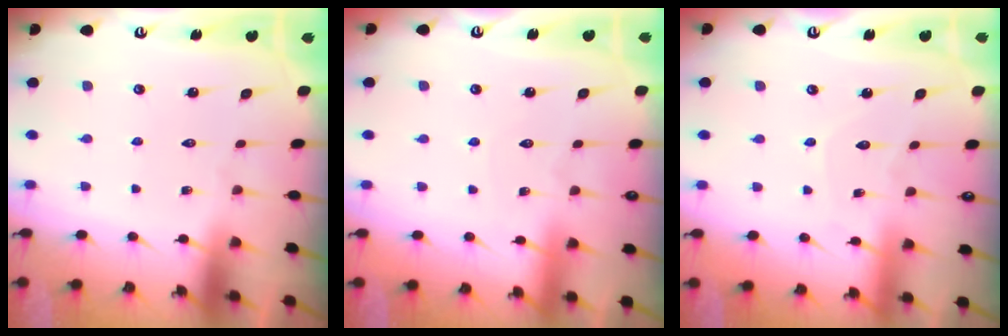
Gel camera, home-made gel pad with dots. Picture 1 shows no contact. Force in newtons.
{"total": 2.7, "press": 2.7, "slide": 0.3}
{"total": 5.0, "press": 5.0, "slide": 0.1}